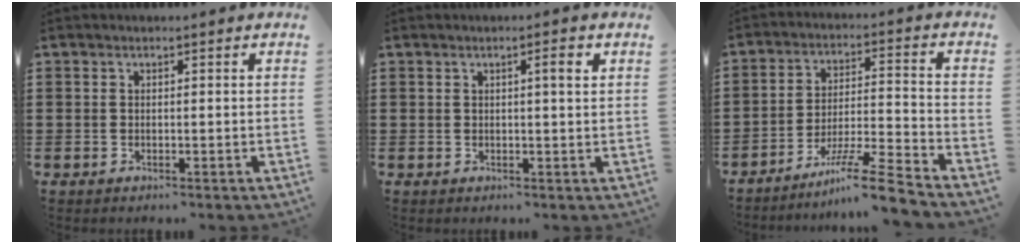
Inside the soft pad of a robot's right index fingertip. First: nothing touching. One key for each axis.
{"total": 2.2, "fx": 0.7, "fy": 0.2, "fz": 2.1, "tx": -0.033, "ty": 0.002, "tz": 0.008}
{"total": 9.5, "fx": -7.7, "fy": -0.1, "fz": 5.6, "tx": -0.098, "ty": 0.007, "tz": -0.147}